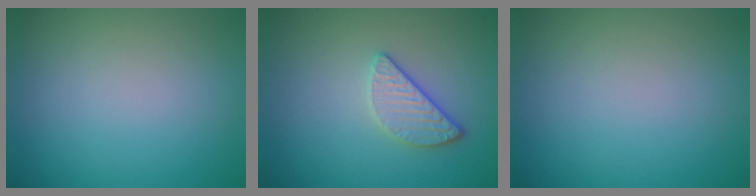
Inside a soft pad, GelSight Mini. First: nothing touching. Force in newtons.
{"total": 2.4, "press": 2.1, "slide": 1.1}
{"total": 0.0}